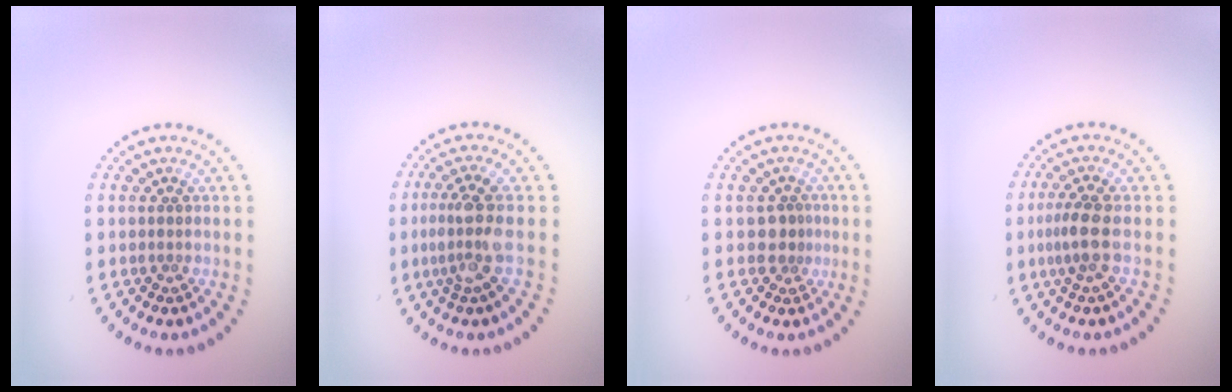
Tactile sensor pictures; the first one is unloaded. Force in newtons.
{"total": 3.3, "press": 2.4, "slide": 2.2}
{"total": 1.5, "press": 1.0, "slide": 1.1}
{"total": 2.3, "press": 1.9, "slide": 1.3}